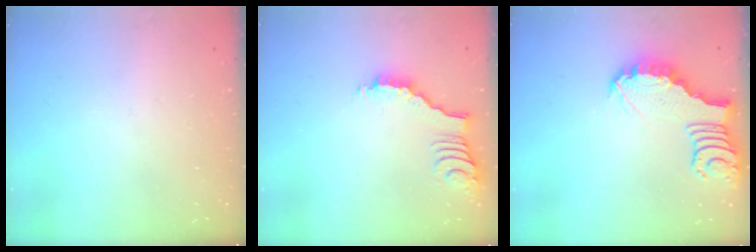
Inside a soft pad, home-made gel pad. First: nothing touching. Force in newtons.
{"total": 3.5, "press": 3.5, "slide": 0.4}
{"total": 3.3, "press": 3.3, "slide": 0.2}